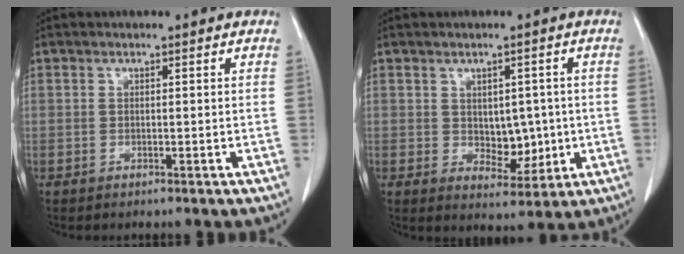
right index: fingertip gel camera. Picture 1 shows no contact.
{"total": 5.6, "force": [0.0, 3.6, 4.3], "torque": [-0.051, 0.003, 0.016]}